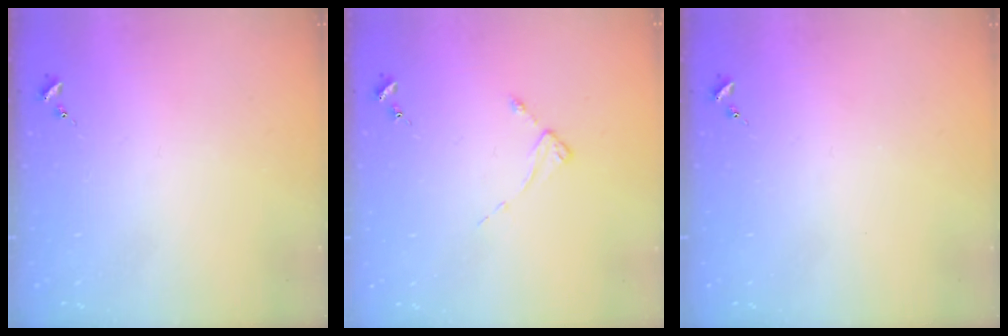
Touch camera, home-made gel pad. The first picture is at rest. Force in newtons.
{"total": 2.1, "press": 2.0, "slide": 0.4}
{"total": 0.0}